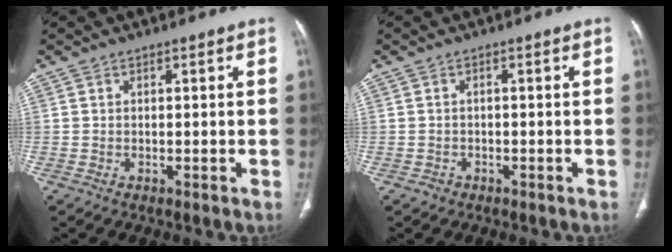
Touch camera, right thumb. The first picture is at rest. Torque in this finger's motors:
{"motor_torque": [0.41, -0.15, -0.19, -0.01, 0.02]}